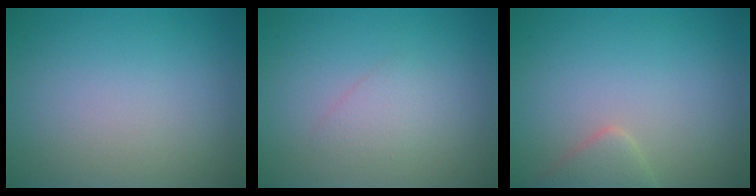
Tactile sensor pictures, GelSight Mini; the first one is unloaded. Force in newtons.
{"total": 1.4, "press": 1.4, "slide": 0.2}
{"total": 1.9, "press": 1.9, "slide": 0.1}